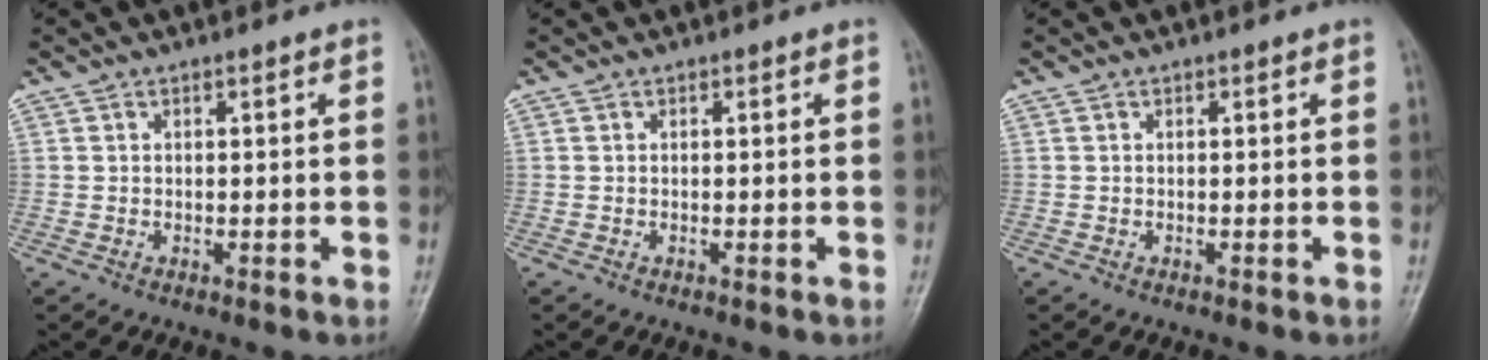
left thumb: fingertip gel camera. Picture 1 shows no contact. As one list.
[{"total": 0.0}, {"total": 0.0}]